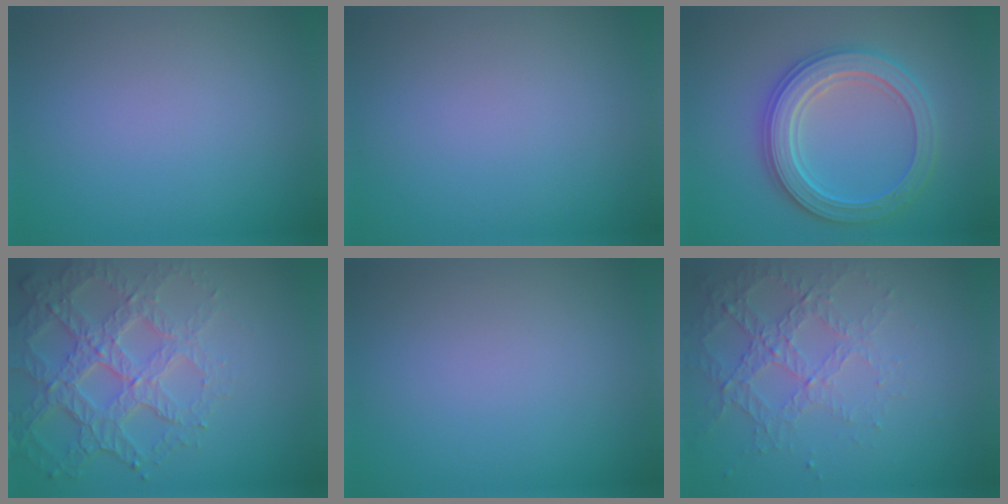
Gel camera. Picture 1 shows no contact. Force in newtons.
{"total": 0.0}
{"total": 5.1, "press": 5.1, "slide": 0.9}
{"total": 6.7, "press": 4.9, "slide": 4.5}
{"total": 0.0}
{"total": 4.4, "press": 3.1, "slide": 3.2}